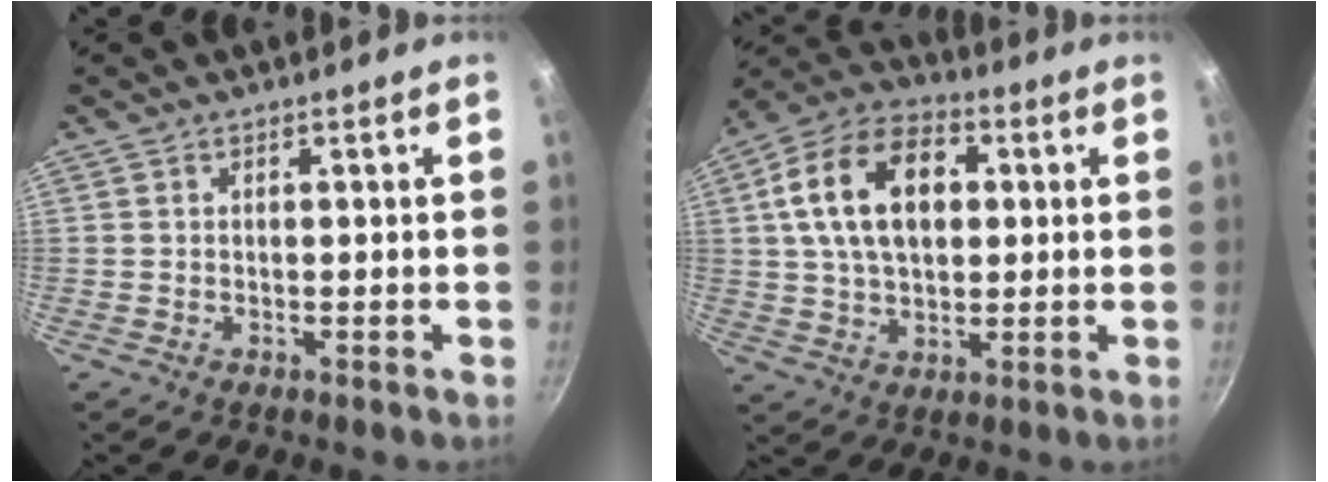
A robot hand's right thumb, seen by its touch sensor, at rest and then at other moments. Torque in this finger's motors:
{"motor_torque": [0.58, 3.79, 1.56, -0.41, 0.20]}